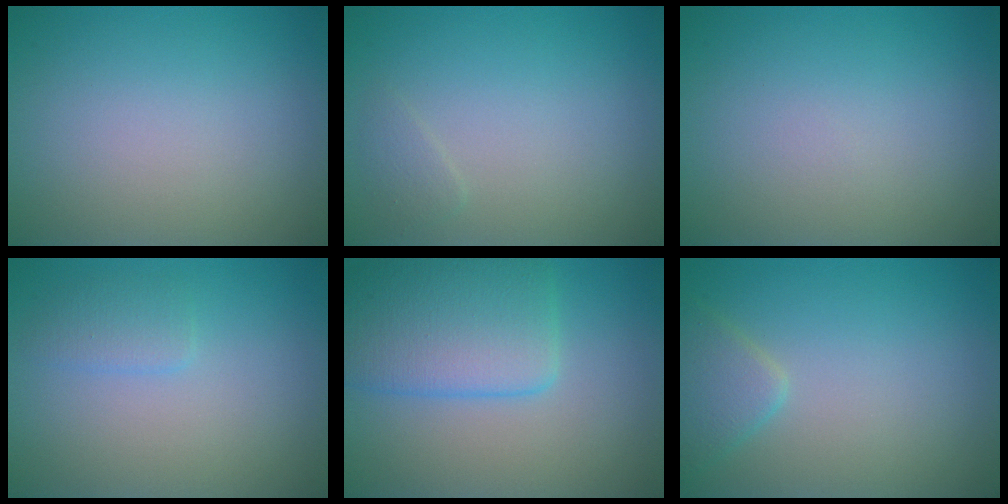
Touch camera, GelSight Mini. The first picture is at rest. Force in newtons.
{"total": 0.9, "press": 0.9, "slide": 0.0}
{"total": 0.0}
{"total": 1.4, "press": 1.4, "slide": 0.1}
{"total": 5.9, "press": 5.9, "slide": 0.2}
{"total": 2.3, "press": 2.3, "slide": 0.2}